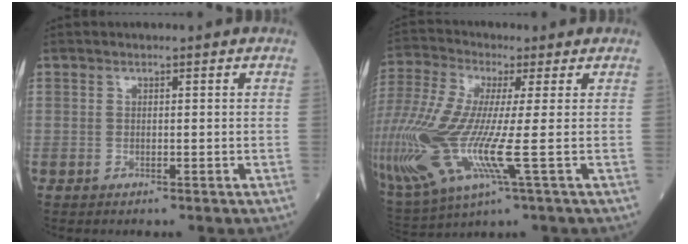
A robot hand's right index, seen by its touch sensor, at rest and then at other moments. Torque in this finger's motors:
{"motor_torque": [2.14, 0.00, 1.05, 0.21]}